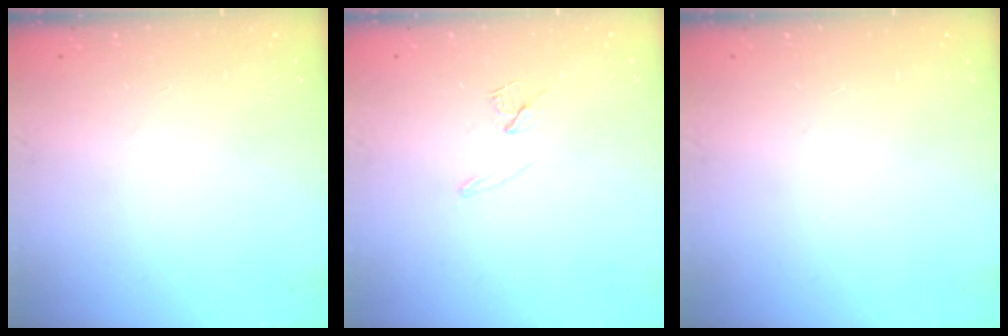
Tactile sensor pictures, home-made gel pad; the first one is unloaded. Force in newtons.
{"total": 6.7, "press": 6.0, "slide": 3.0}
{"total": 0.0}